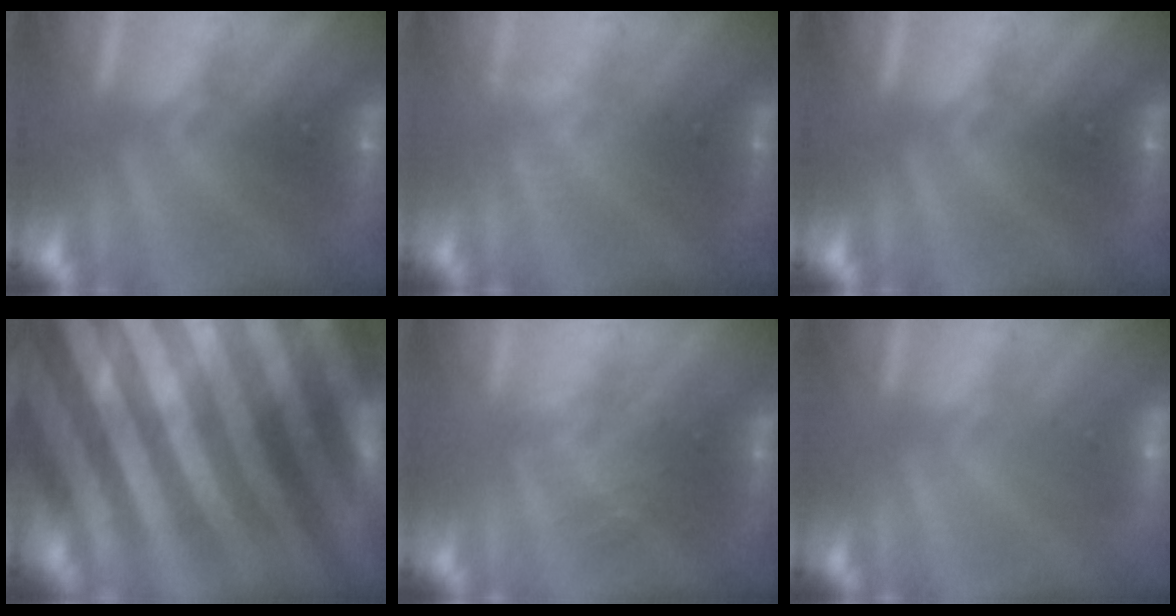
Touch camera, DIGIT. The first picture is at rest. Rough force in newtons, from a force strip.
{"total": 1.2}
{"total": 0.0}
{"total": 12.7}
{"total": 3.9}
{"total": 2.9}